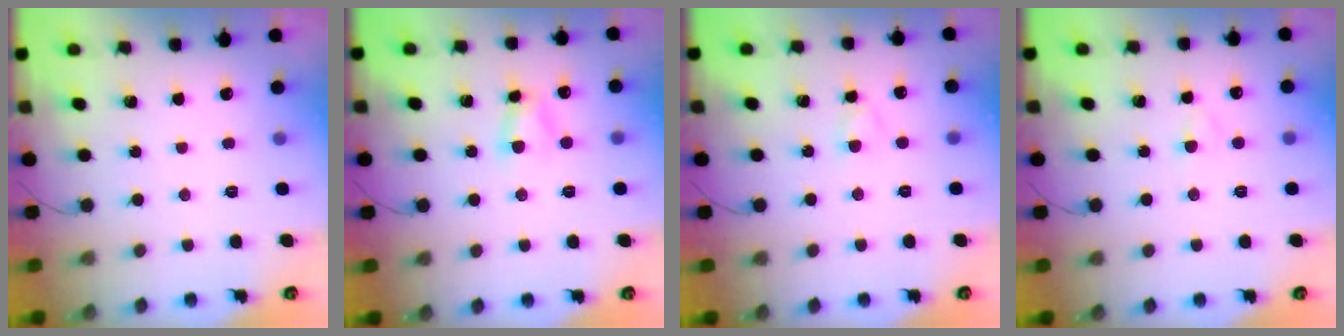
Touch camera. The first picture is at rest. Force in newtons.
{"total": 4.3, "press": 4.3, "slide": 0.4}
{"total": 2.5, "press": 2.3, "slide": 1.1}
{"total": 1.8, "press": 1.6, "slide": 0.9}